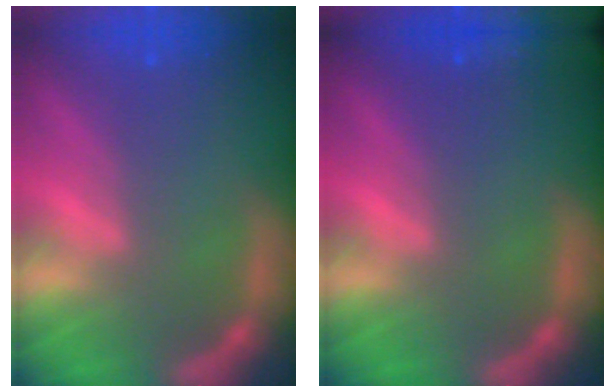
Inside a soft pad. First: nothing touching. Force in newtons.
{"total": 10.0}